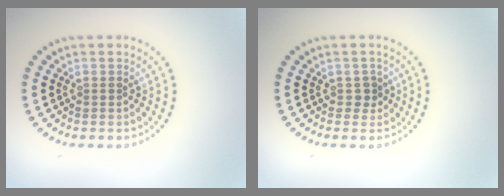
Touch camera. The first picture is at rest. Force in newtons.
{"total": 1.0, "press": 0.9, "slide": 0.6}